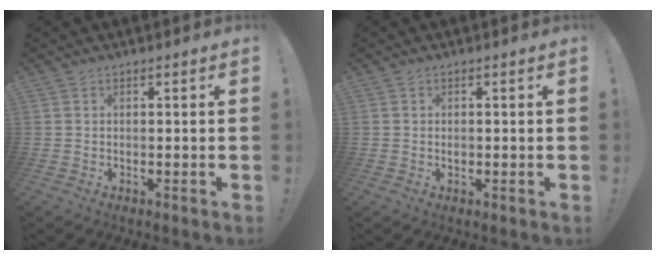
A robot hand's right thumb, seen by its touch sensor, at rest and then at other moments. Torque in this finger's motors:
{"motor_torque": [-0.12, 0.00, 0.05, -0.07, 0.00]}